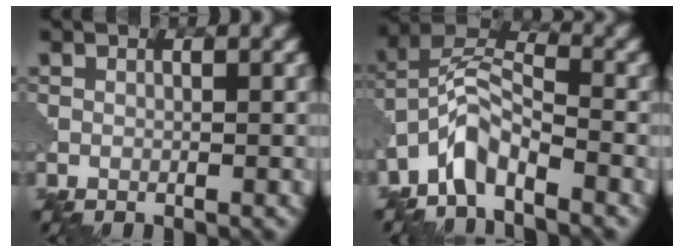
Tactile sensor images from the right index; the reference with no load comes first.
{"total": 4.6, "force": [-3.3, 1.5, 2.8], "torque": [-0.054, 0.016, -0.075]}